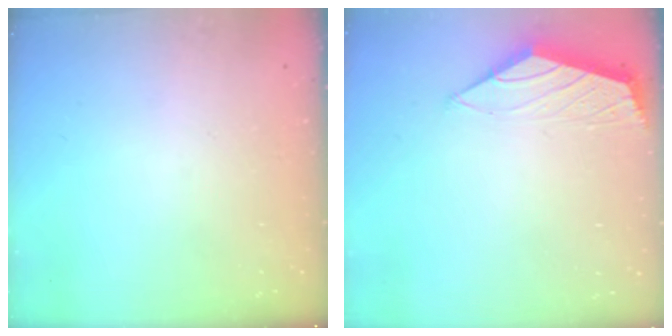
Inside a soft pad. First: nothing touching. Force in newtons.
{"total": 1.5, "press": 1.4, "slide": 0.5}